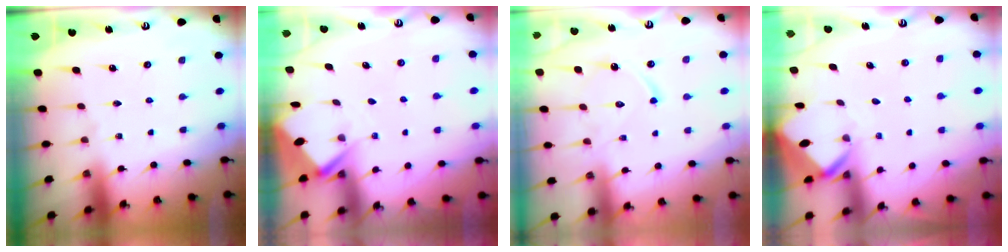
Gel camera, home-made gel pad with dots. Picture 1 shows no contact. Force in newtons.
{"total": 2.8, "press": 2.8, "slide": 0.4}
{"total": 11.7, "press": 11.6, "slide": 0.7}
{"total": 3.1, "press": 3.1, "slide": 0.2}